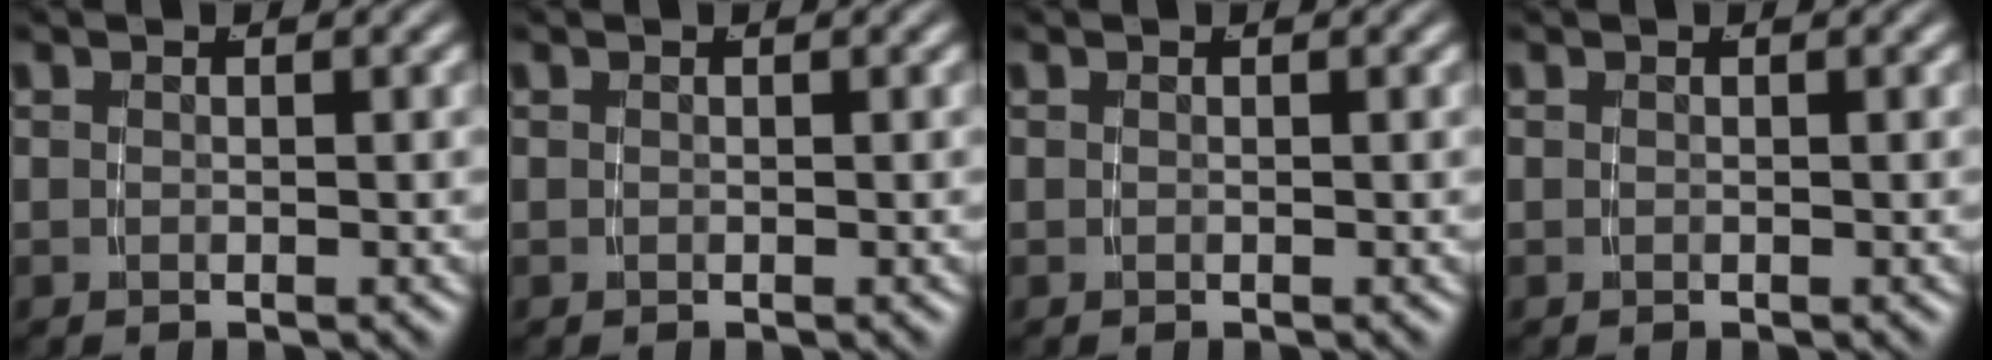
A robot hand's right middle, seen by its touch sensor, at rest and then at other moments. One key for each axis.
{"total": 0.0}
{"total": 0.0}
{"total": 0.0}